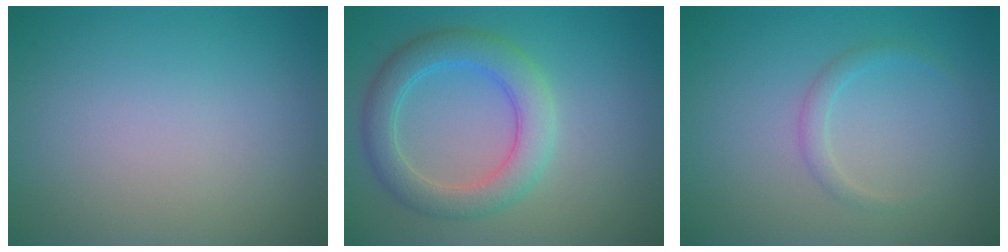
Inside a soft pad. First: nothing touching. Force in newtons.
{"total": 4.4, "press": 4.4, "slide": 0.2}
{"total": 1.2, "press": 1.2, "slide": 0.1}